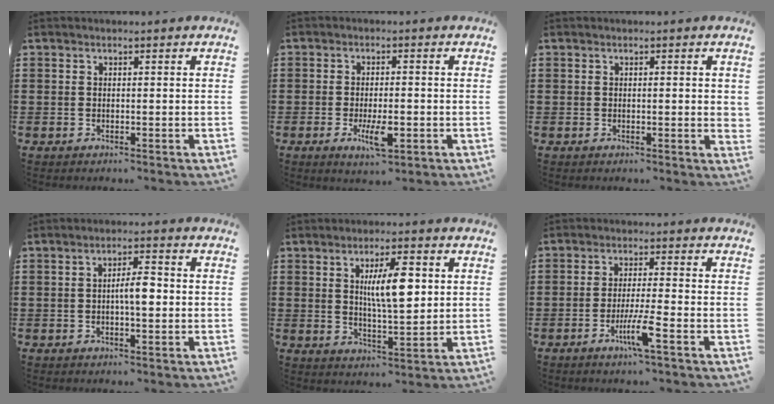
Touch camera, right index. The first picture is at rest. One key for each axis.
{"total": 5.5, "fx": -1.7, "fy": 1.8, "fz": 4.9, "tx": -0.099, "ty": -0.005, "tz": -0.033}
{"total": 1.0, "fx": 0.1, "fy": 0.1, "fz": 1.0, "tx": -0.019, "ty": 0.001, "tz": 0.001}
{"total": 4.1, "fx": -0.3, "fy": 1.1, "fz": 3.9, "tx": -0.069, "ty": 0.004, "tz": -0.007}
{"total": 8.0, "fx": 1.8, "fy": 2.4, "fz": 7.4, "tx": -0.137, "ty": 0.004, "tz": 0.027}
{"total": 5.7, "fx": -2.8, "fy": 0.0, "fz": 4.9, "tx": -0.100, "ty": -0.017, "tz": -0.053}